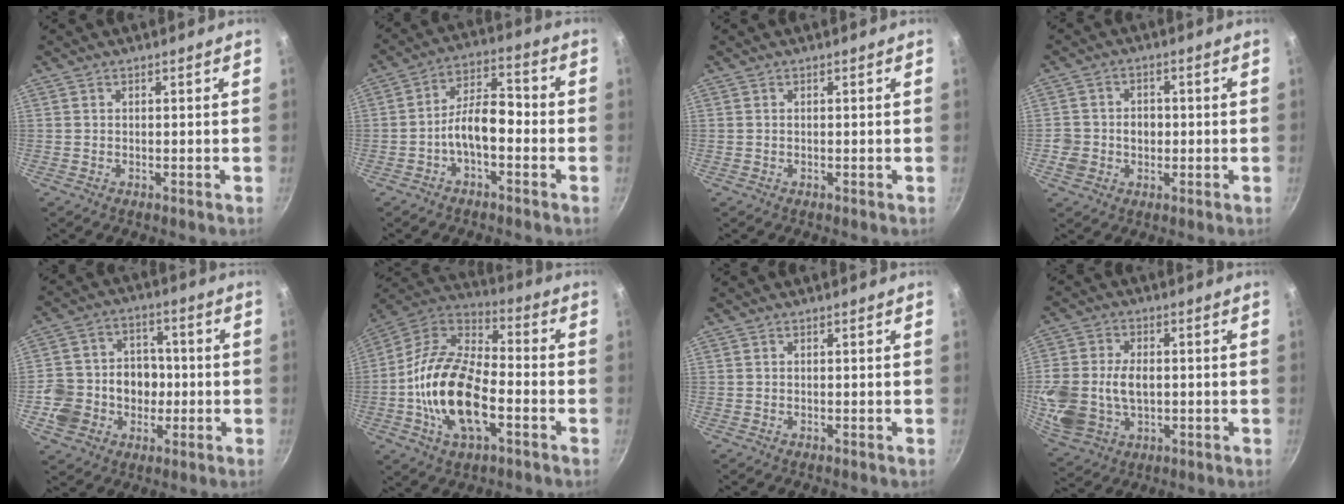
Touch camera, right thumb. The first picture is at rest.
{"total": 8.2, "force": [-2.8, 4.0, 6.6], "torque": [-0.098, 0.045, -0.057]}
{"total": 0.0}
{"total": 5.7, "force": [-0.7, 5.0, 2.6], "torque": [-0.020, 0.011, -0.015]}
{"total": 13.4, "force": [-2.3, 11.7, 6.1], "torque": [-0.082, 0.036, -0.042]}
{"total": 20.0, "force": [-5.2, 10.4, 16.3], "torque": [-0.293, 0.034, -0.114]}
{"total": 0.0}
{"total": 15.5, "force": [-0.4, 11.2, 10.6], "torque": [-0.224, 0.005, 0.002]}